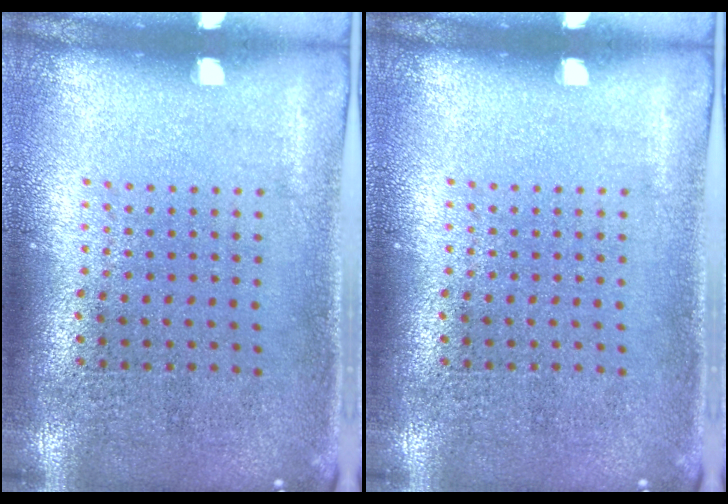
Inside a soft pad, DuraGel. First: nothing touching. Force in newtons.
{"total": 0.0}